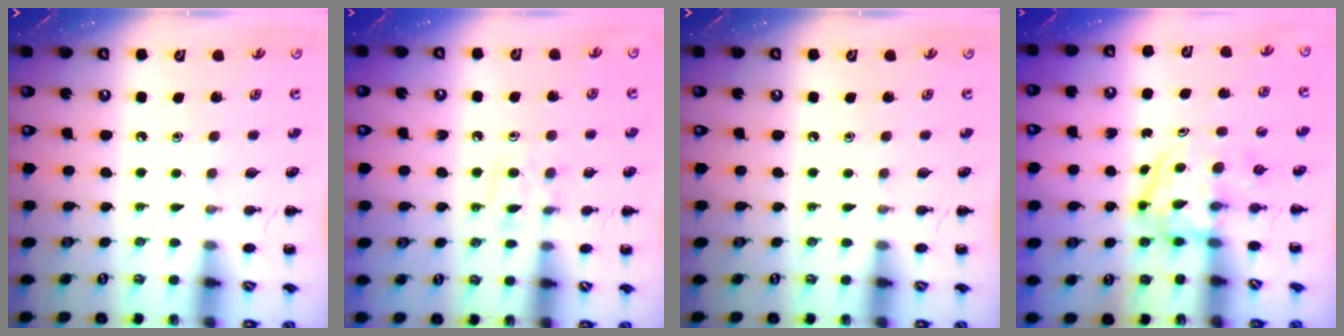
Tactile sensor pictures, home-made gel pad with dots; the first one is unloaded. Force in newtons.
{"total": 5.1, "press": 4.8, "slide": 1.6}
{"total": 0.0}
{"total": 3.6, "press": 3.6, "slide": 0.4}